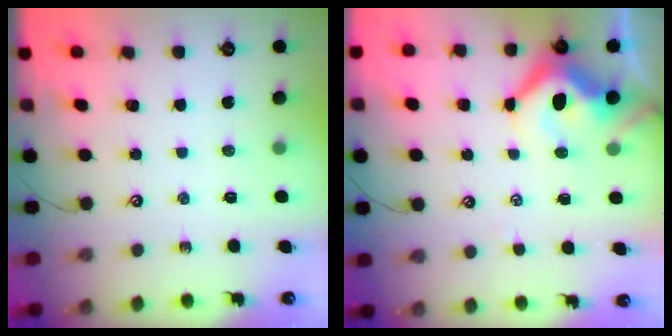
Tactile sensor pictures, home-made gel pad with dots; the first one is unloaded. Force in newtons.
{"total": 9.7, "press": 9.5, "slide": 1.7}